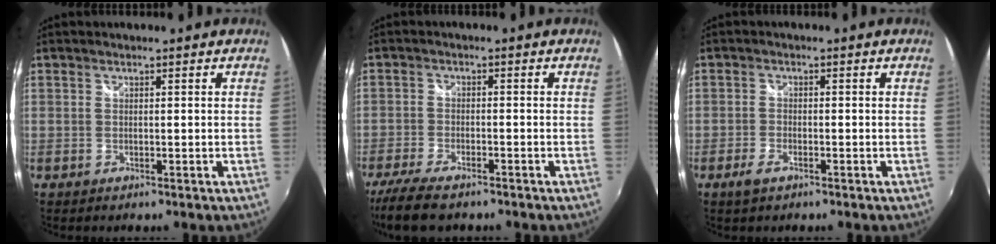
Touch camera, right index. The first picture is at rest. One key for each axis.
{"total": 9.2, "fx": -7.5, "fy": 2.2, "fz": 4.9, "tx": -0.124, "ty": -0.033, "tz": -0.135}
{"total": 2.9, "fx": -1.9, "fy": 1.2, "fz": 1.7, "tx": -0.044, "ty": -0.004, "tz": -0.039}